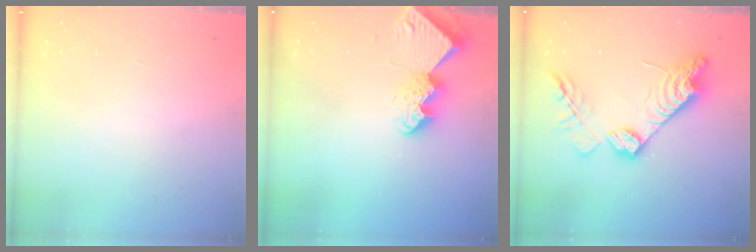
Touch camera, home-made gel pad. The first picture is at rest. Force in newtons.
{"total": 8.9, "press": 8.9, "slide": 1.0}
{"total": 16.3, "press": 16.3, "slide": 0.7}